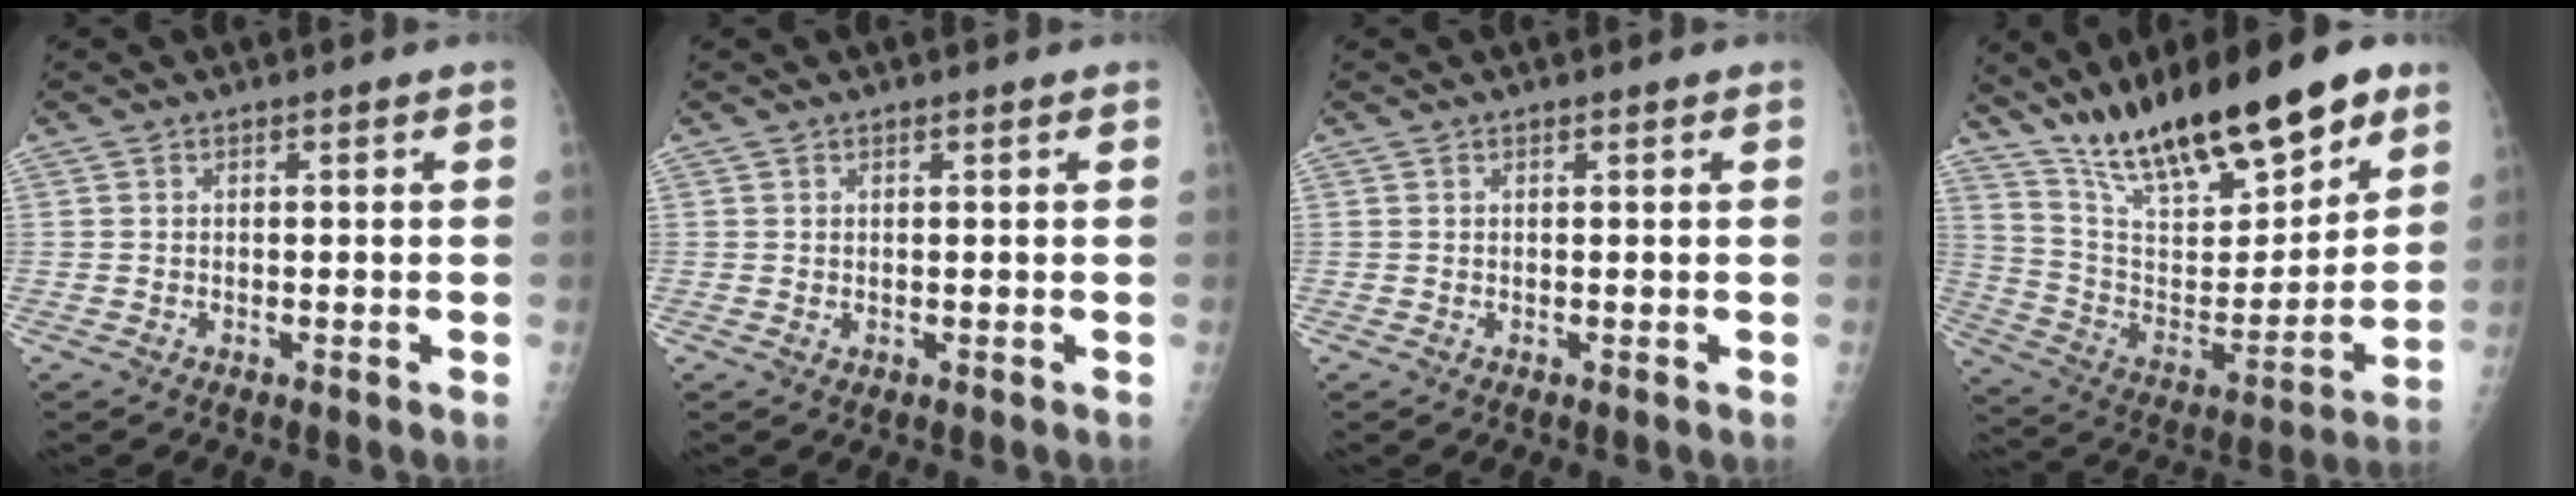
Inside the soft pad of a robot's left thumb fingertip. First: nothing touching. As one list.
[{"total": 0.9, "force": [0.4, 0.5, 0.7], "torque": [-0.009, -0.003, 0.009]}, {"total": 0.0}, {"total": 26.2, "force": [18.0, 8.6, 17.0], "torque": [-0.242, -0.064, 0.311]}]